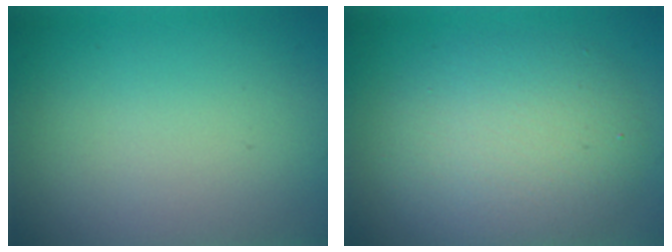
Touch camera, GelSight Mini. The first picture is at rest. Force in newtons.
{"total": 6.3, "press": 6.2, "slide": 0.8}